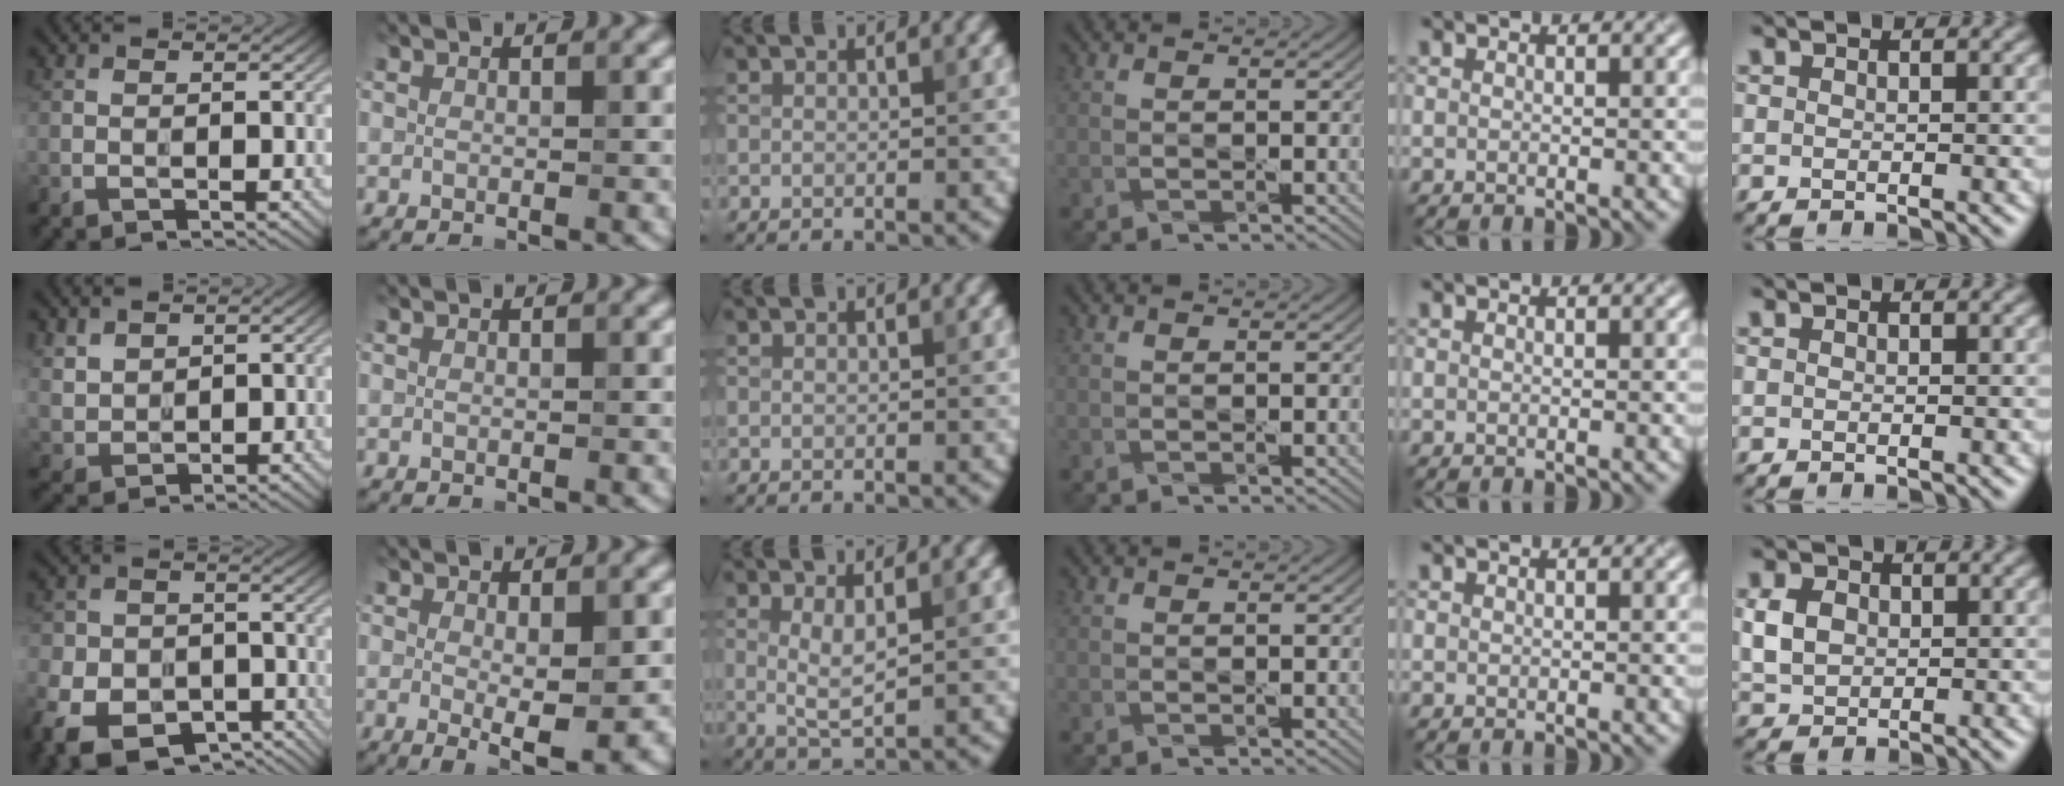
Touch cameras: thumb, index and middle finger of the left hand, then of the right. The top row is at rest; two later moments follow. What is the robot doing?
{"motion": "wipe", "object": "plastic plate"}